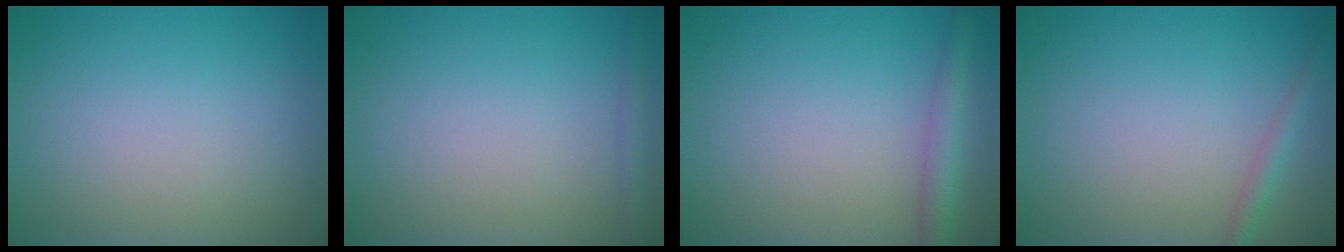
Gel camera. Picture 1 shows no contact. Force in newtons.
{"total": 1.0, "press": 1.0, "slide": 0.1}
{"total": 2.6, "press": 2.6, "slide": 0.1}
{"total": 1.3, "press": 1.3, "slide": 0.1}